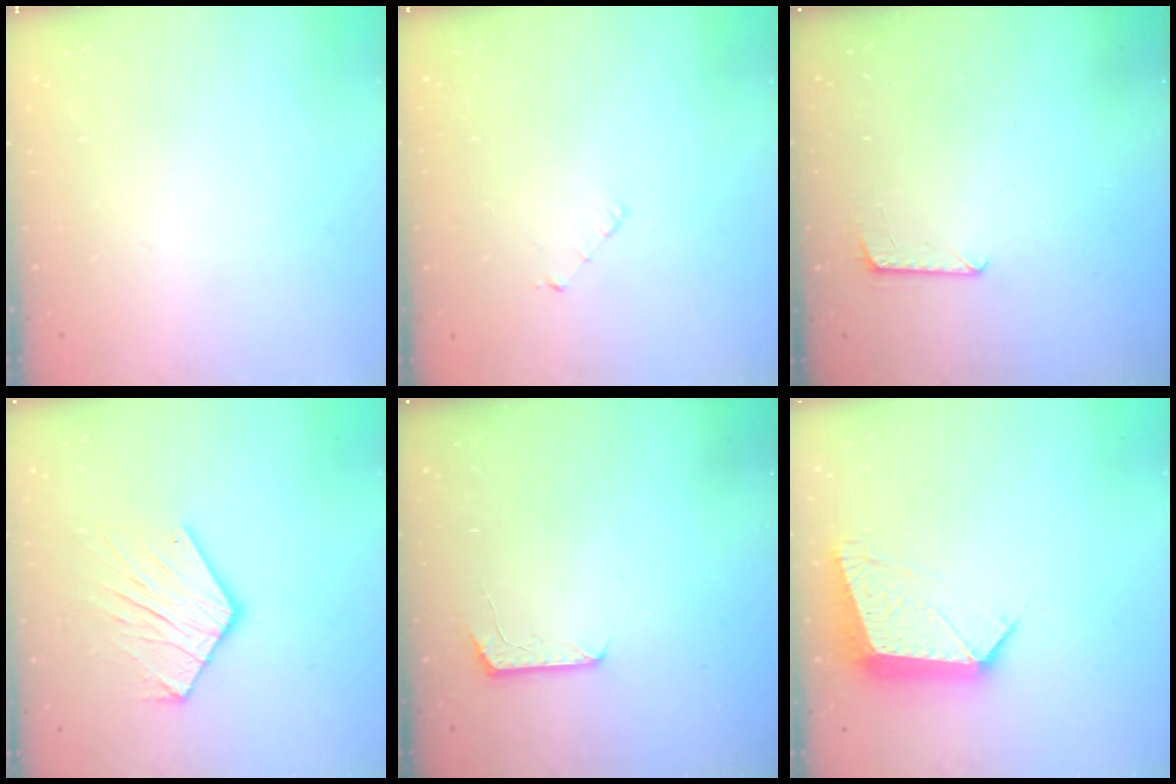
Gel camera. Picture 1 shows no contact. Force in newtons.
{"total": 2.5, "press": 2.5, "slide": 0.2}
{"total": 5.9, "press": 5.9, "slide": 0.4}
{"total": 11.7, "press": 11.6, "slide": 1.0}
{"total": 6.1, "press": 6.1, "slide": 0.6}
{"total": 12.0, "press": 11.9, "slide": 1.1}